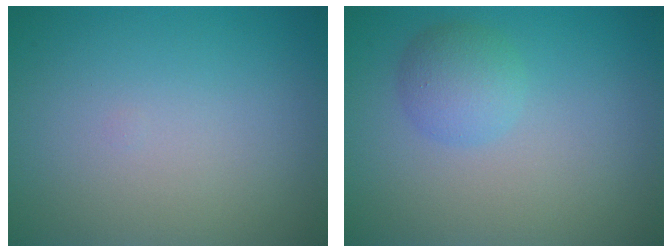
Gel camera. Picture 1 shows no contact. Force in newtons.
{"total": 2.5, "press": 2.5, "slide": 0.2}